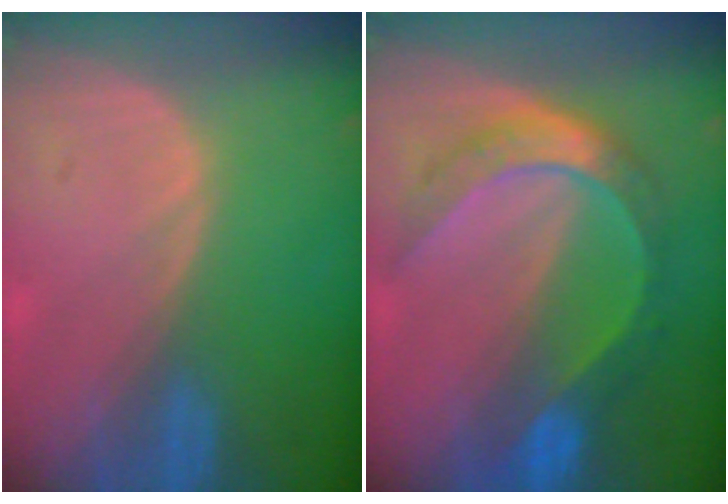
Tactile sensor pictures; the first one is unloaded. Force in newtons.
{"total": 8.4, "press": 8.4, "slide": 0.8}